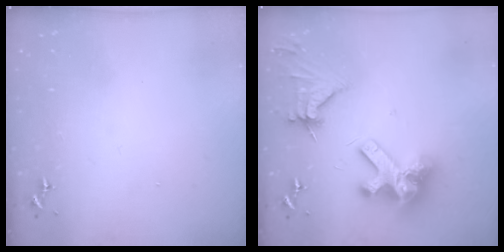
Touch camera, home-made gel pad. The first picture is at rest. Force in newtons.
{"total": 15.6, "press": 15.4, "slide": 1.9}